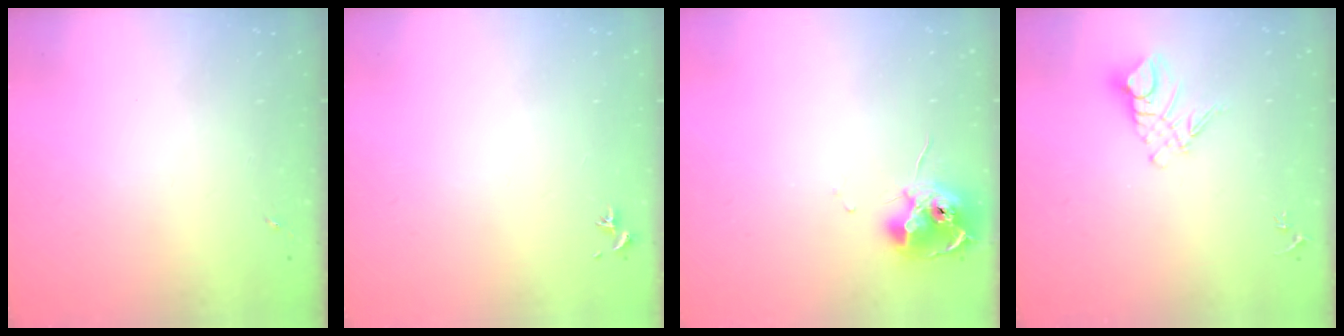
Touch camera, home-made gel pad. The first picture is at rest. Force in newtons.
{"total": 0.8, "press": 0.7, "slide": 0.3}
{"total": 11.9, "press": 11.8, "slide": 1.2}
{"total": 10.6, "press": 10.5, "slide": 0.7}